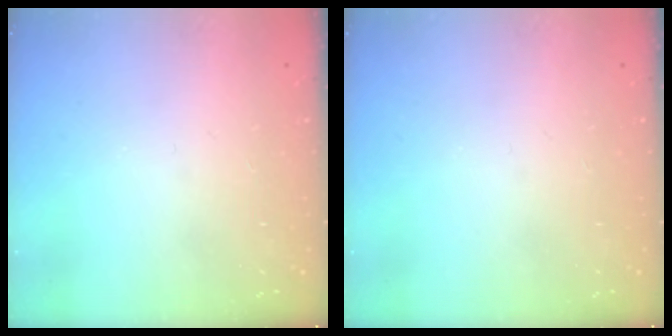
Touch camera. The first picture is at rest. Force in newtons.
{"total": 0.0}